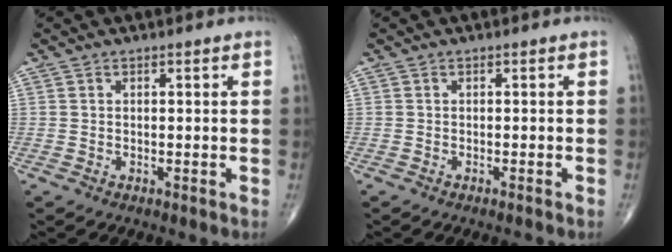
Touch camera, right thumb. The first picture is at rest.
{"total": 1.1, "force": [-0.9, -0.3, 0.5], "torque": [-0.011, 0.008, -0.011]}